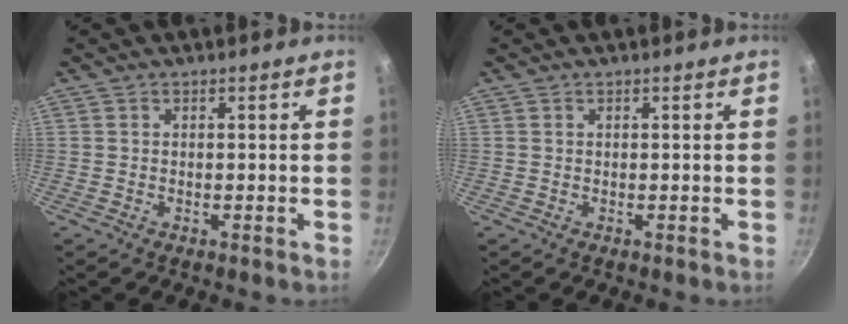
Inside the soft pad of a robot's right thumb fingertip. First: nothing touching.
{"total": 0.0}